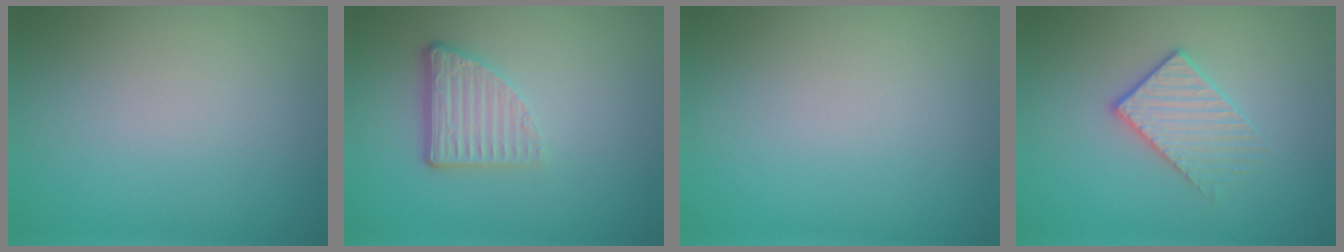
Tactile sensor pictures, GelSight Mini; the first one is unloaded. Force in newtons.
{"total": 3.8, "press": 2.6, "slide": 2.8}
{"total": 0.0}
{"total": 2.2, "press": 1.9, "slide": 1.2}